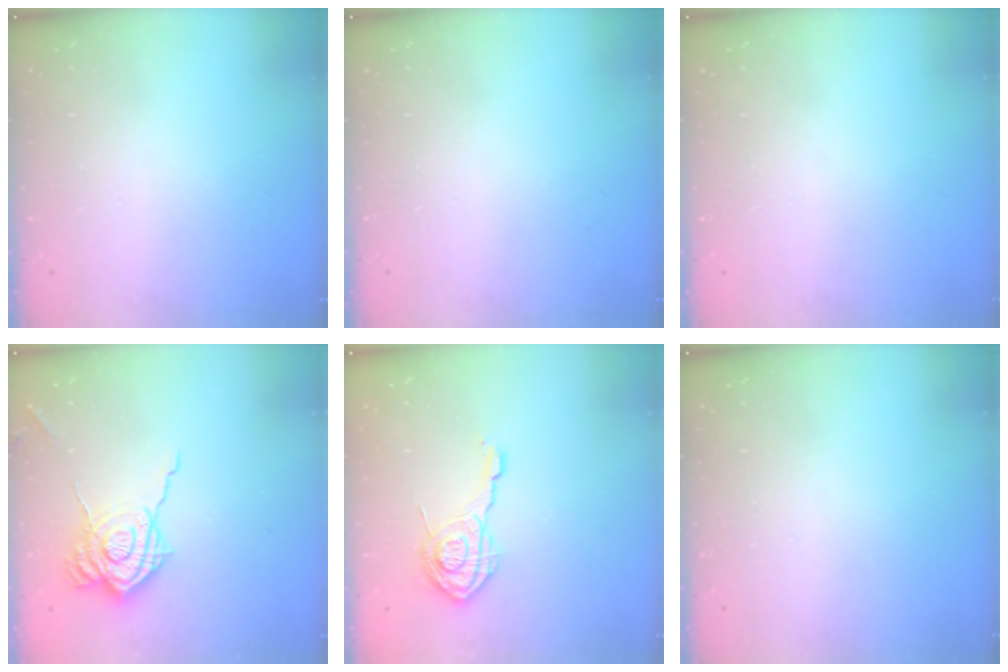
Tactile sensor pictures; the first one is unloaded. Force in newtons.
{"total": 0.0}
{"total": 0.0}
{"total": 16.3, "press": 16.3, "slide": 1.1}
{"total": 14.0, "press": 14.0, "slide": 0.6}
{"total": 0.0}